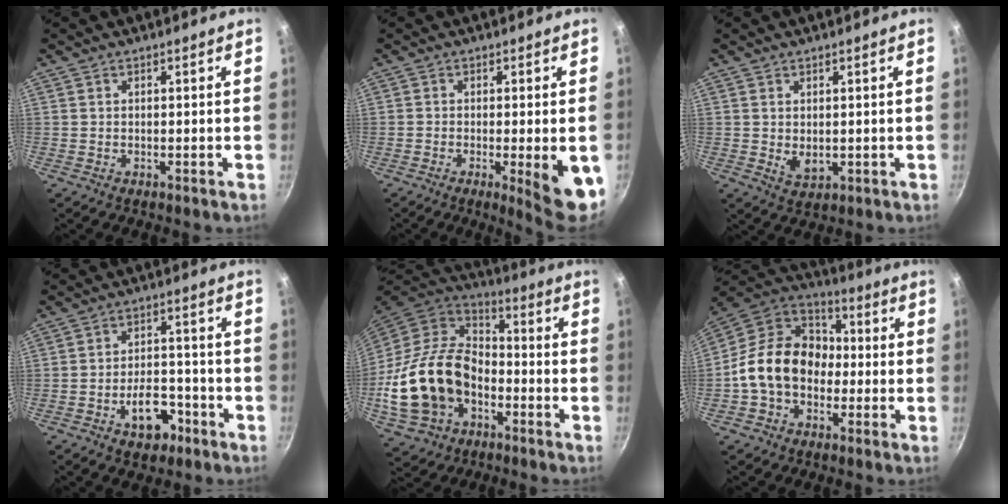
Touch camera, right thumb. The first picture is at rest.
{"total": 8.7, "force": [-2.3, 1.6, 8.3], "torque": [-0.100, -0.003, -0.026]}
{"total": 3.3, "force": [0.3, 2.1, 2.5], "torque": [-0.038, -0.013, 0.012]}
{"total": 8.4, "force": [-4.3, 5.0, 5.3], "torque": [-0.055, 0.035, -0.062]}
{"total": 22.7, "force": [-5.8, 16.0, 15.0], "torque": [-0.277, 0.041, -0.104]}
{"total": 16.8, "force": [-2.2, 12.9, 10.6], "torque": [-0.139, 0.046, -0.057]}